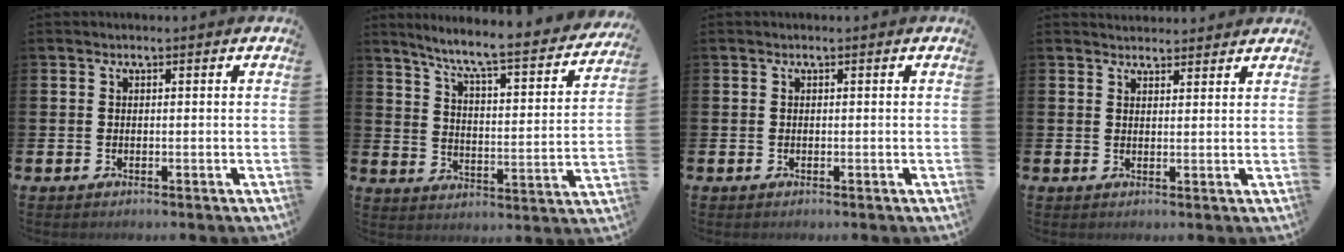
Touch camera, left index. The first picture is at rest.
{"total": 7.1, "force": [6.2, 0.5, 3.3], "torque": [-0.087, -0.053, 0.097]}
{"total": 0.0}
{"total": 2.7, "force": [2.6, 0.6, -0.1], "torque": [0.006, -0.013, 0.047]}